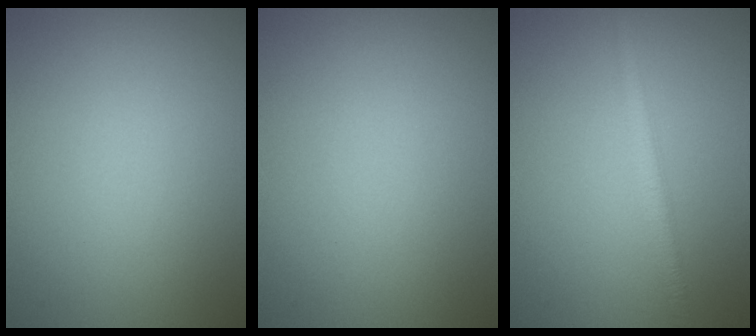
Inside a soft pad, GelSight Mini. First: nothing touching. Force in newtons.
{"total": 0.0}
{"total": 2.1, "press": 2.1, "slide": 0.0}